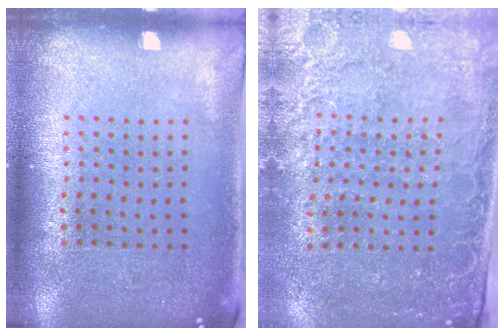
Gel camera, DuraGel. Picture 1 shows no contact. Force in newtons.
{"total": 2.8, "press": 2.6, "slide": 1.1}